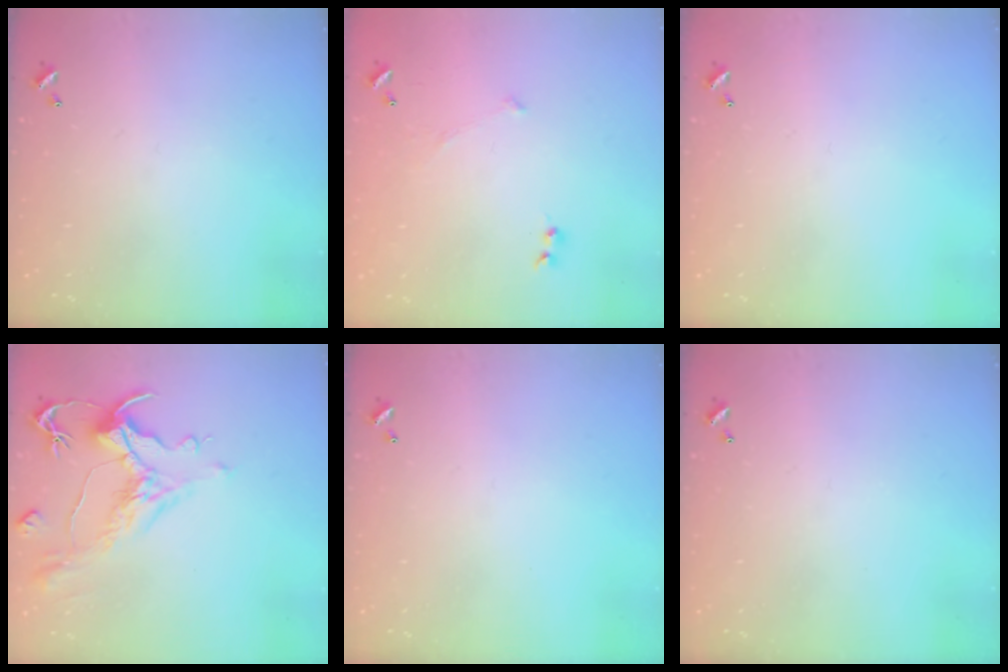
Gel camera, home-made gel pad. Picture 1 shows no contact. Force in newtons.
{"total": 4.8, "press": 4.7, "slide": 0.8}
{"total": 0.0}
{"total": 1.6, "press": 0.7, "slide": 1.4}
{"total": 0.0}
{"total": 0.0}